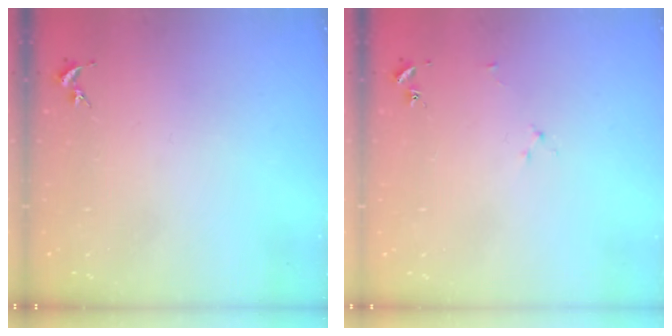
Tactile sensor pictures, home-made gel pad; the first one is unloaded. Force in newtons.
{"total": 1.9, "press": 1.9, "slide": 0.3}